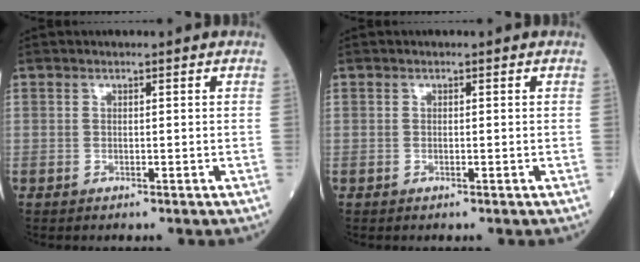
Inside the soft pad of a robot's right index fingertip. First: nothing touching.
{"total": 0.0}